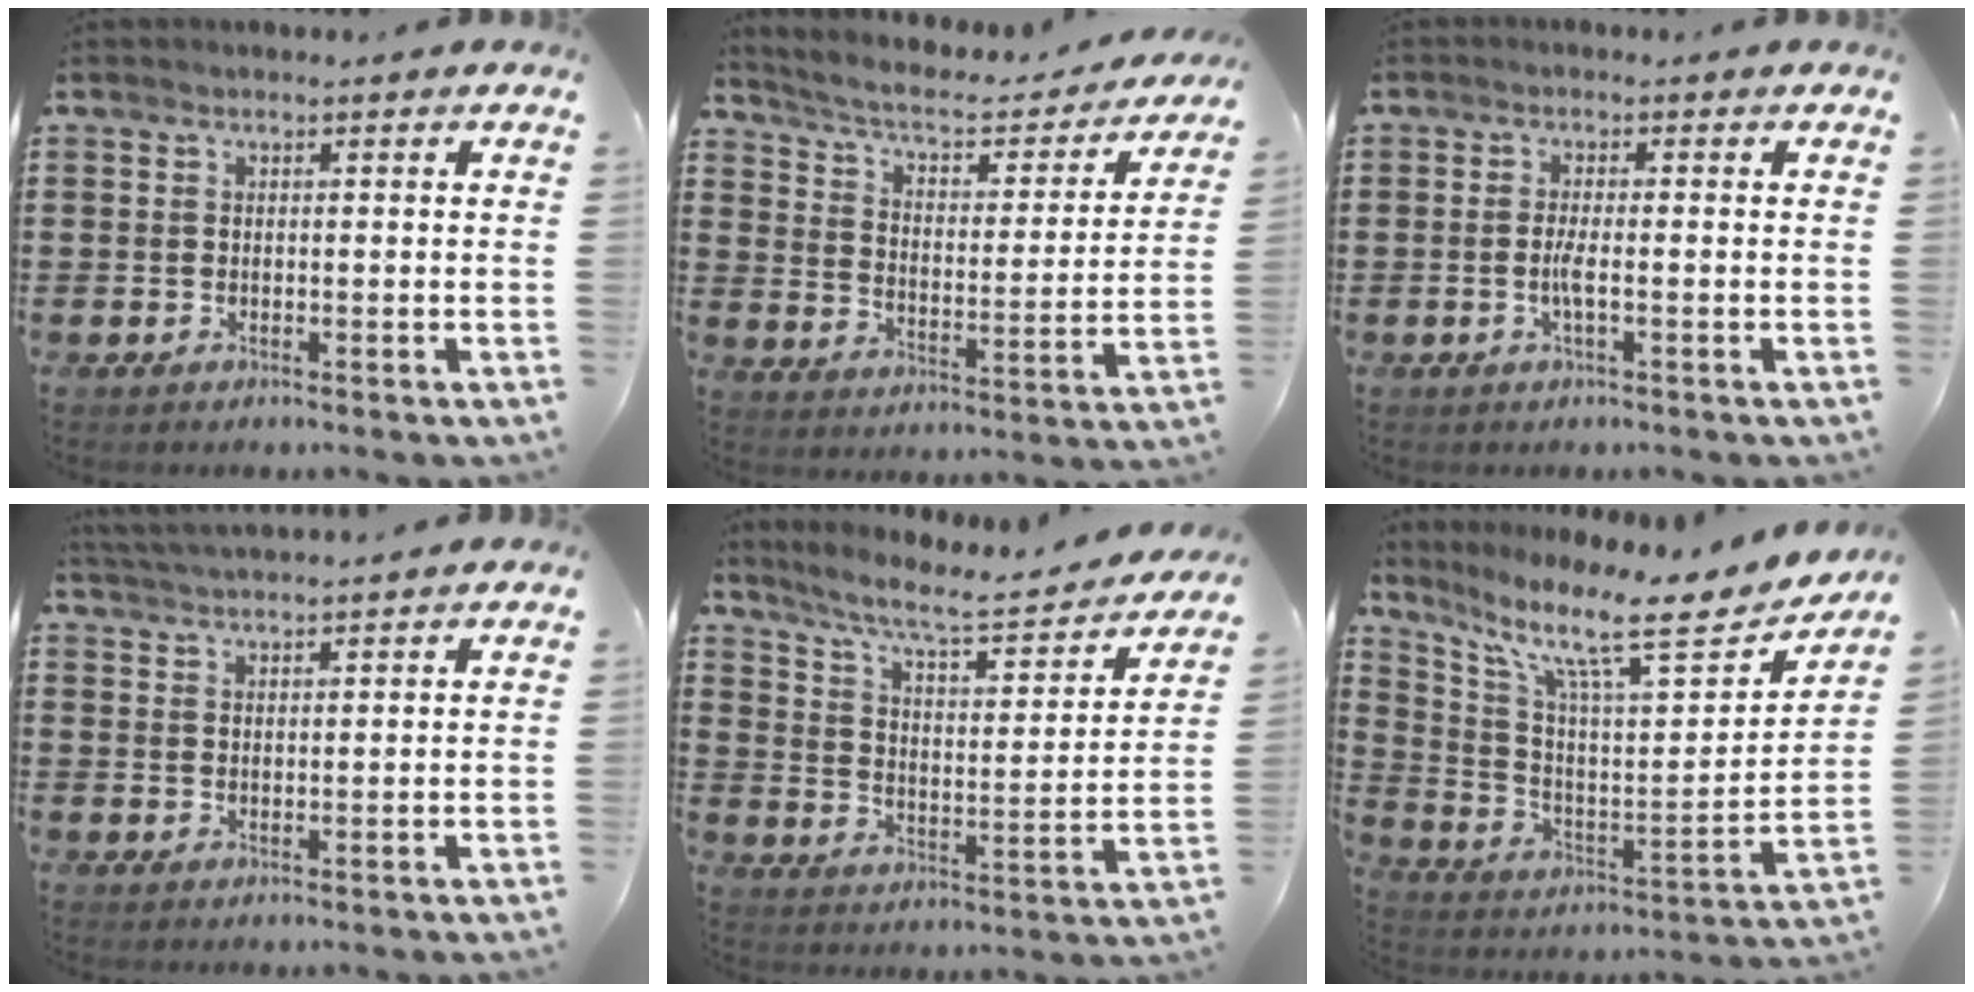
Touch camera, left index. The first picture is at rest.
{"total": 4.3, "force": [3.4, 1.1, 2.3], "torque": [-0.064, -0.025, 0.049]}
{"total": 2.6, "force": [-0.6, 0.3, 2.5], "torque": [-0.060, -0.006, -0.016]}
{"total": 2.7, "force": [2.7, -0.4, 0.2], "torque": [-0.012, -0.007, 0.050]}
{"total": 6.9, "force": [5.6, 0.6, 4.0], "torque": [-0.094, -0.042, 0.085]}
{"total": 11.5, "force": [8.7, 1.7, 7.3], "torque": [-0.154, -0.068, 0.133]}